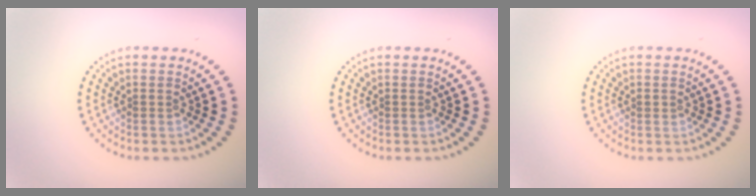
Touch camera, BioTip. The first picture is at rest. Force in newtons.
{"total": 0.0}
{"total": 0.7, "press": 0.7, "slide": 0.3}